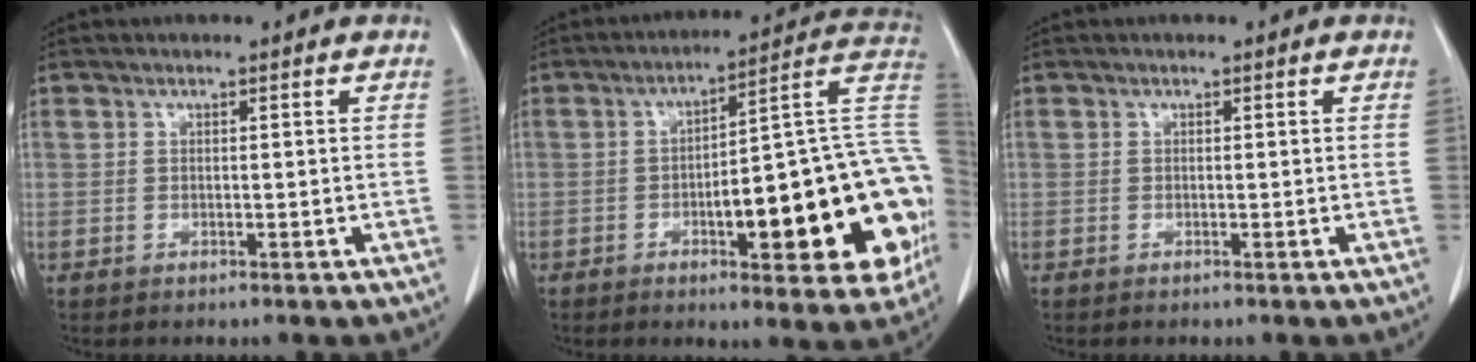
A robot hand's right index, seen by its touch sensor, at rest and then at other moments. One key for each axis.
{"total": 25.2, "fx": -5.0, "fy": 5.3, "fz": 24.2, "tx": -0.236, "ty": 0.029, "tz": -0.057}
{"total": 0.0}